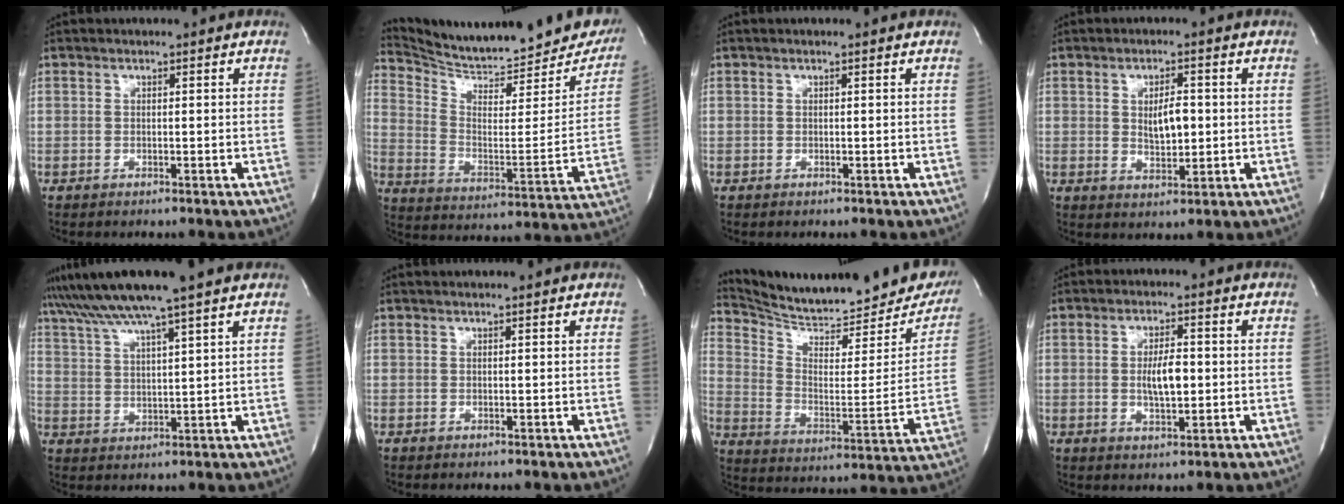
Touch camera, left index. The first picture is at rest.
{"total": 23.9, "force": [22.0, 4.6, 8.2], "torque": [-0.132, -0.076, 0.300]}
{"total": 0.0}
{"total": 4.4, "force": [0.3, 1.9, 4.0], "torque": [-0.067, -0.004, 0.010]}
{"total": 10.6, "force": [8.7, -1.8, 5.8], "torque": [-0.113, 0.017, 0.147]}
{"total": 2.4, "force": [2.3, 0.0, 0.7], "torque": [-0.012, 0.013, 0.026]}
{"total": 24.5, "force": [22.3, 4.7, 9.1], "torque": [-0.148, -0.076, 0.303]}
{"total": 4.9, "force": [-0.2, 1.6, 4.6], "torque": [-0.084, -0.002, -0.001]}